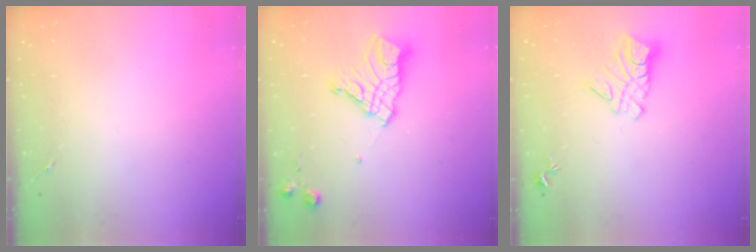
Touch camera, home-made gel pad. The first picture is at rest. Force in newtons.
{"total": 14.5, "press": 14.5, "slide": 1.3}
{"total": 9.7, "press": 9.7, "slide": 0.9}